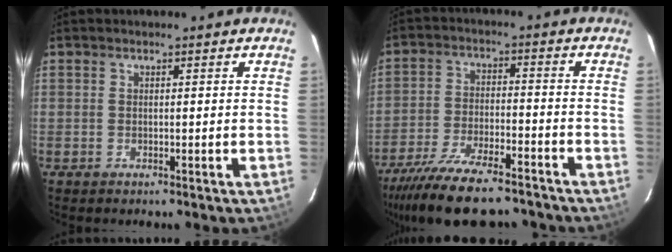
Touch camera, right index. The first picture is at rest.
{"total": 17.8, "force": [-14.8, 4.8, 8.6], "torque": [-0.180, -0.027, -0.238]}